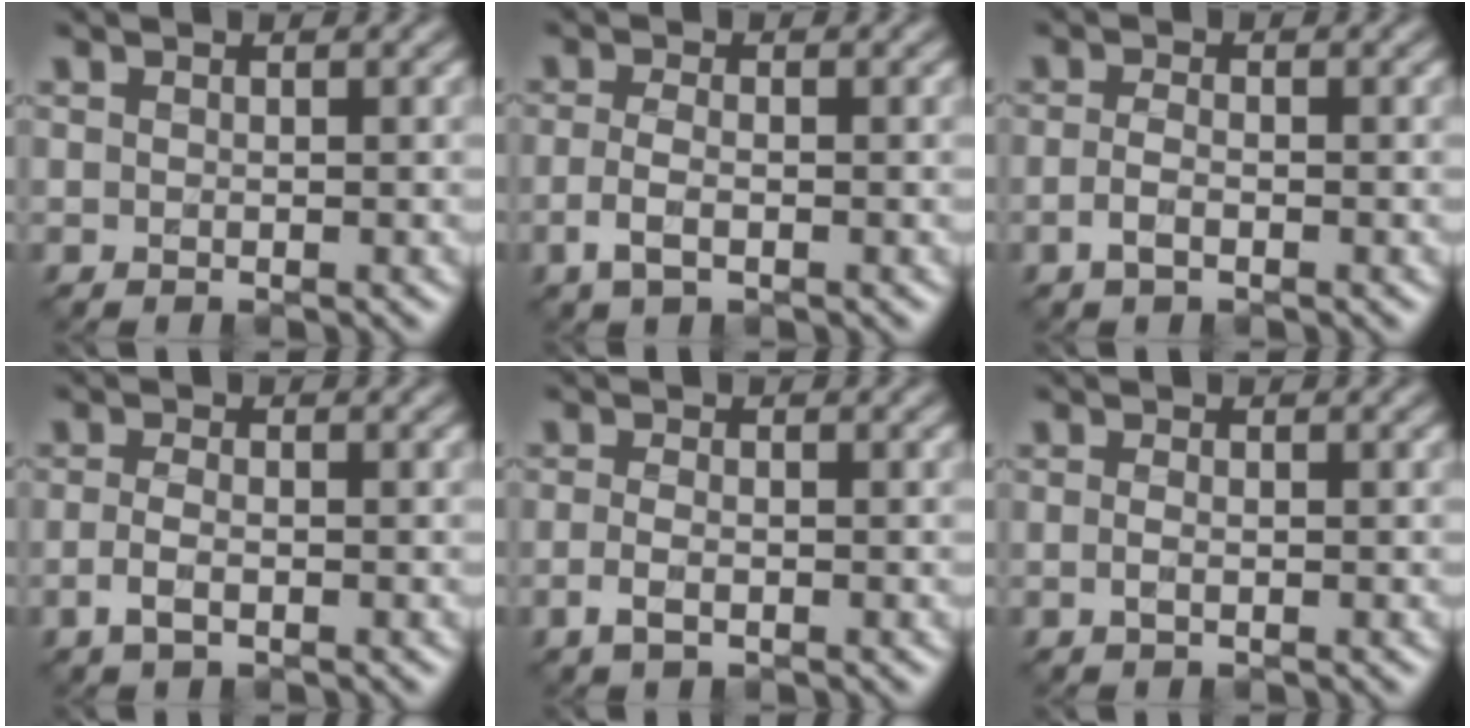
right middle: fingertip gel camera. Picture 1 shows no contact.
{"total": 2.3, "force": [-0.8, 1.0, 1.9], "torque": [-0.043, -0.004, -0.019]}
{"total": 1.6, "force": [-0.7, 0.7, 1.3], "torque": [-0.029, -0.002, -0.016]}
{"total": 1.9, "force": [-0.7, 0.8, 1.6], "torque": [-0.036, -0.004, -0.017]}
{"total": 1.7, "force": [-0.6, 0.8, 1.4], "torque": [-0.033, -0.005, -0.015]}
{"total": 1.0, "force": [-0.2, 0.4, 0.8], "torque": [-0.020, -0.003, -0.006]}